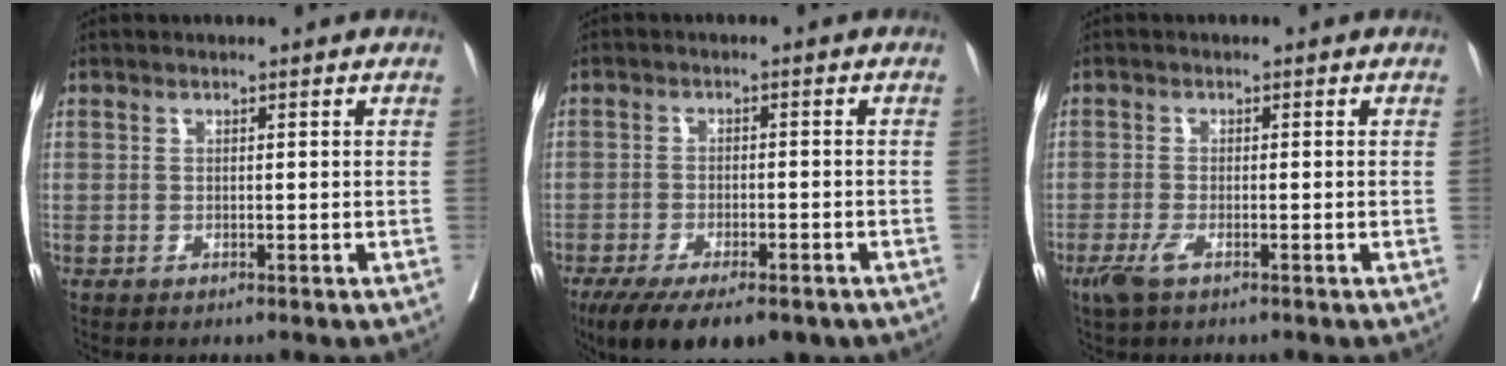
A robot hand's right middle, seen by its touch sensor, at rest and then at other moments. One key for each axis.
{"total": 14.2, "fx": -9.9, "fy": 5.2, "fz": 8.8, "tx": -0.144, "ty": -0.021, "tz": -0.145}
{"total": 2.6, "fx": -1.5, "fy": 0.6, "fz": 2.0, "tx": -0.046, "ty": -0.005, "tz": -0.032}